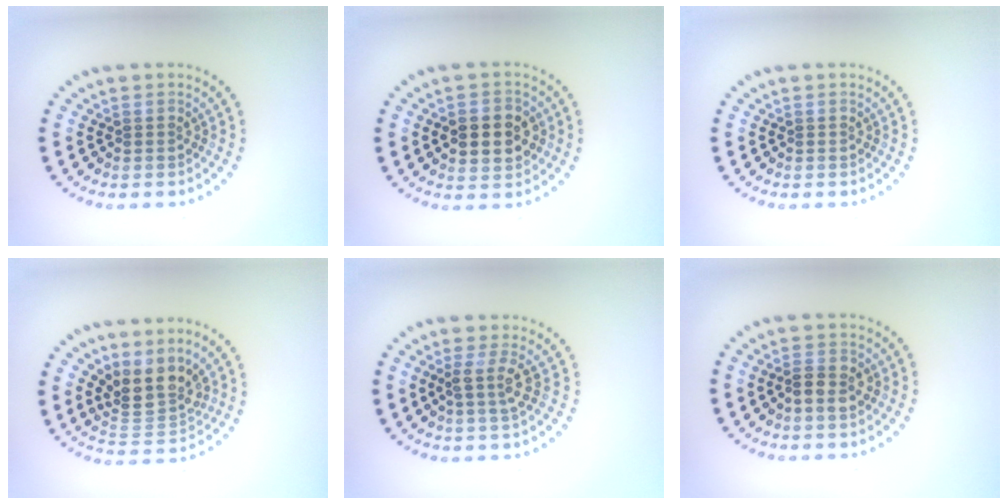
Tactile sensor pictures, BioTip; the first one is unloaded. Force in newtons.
{"total": 3.8, "press": 3.8, "slide": 0.2}
{"total": 0.0}
{"total": 3.8, "press": 2.8, "slide": 2.6}
{"total": 2.1, "press": 1.5, "slide": 1.5}
{"total": 2.1, "press": 2.1, "slide": 0.5}